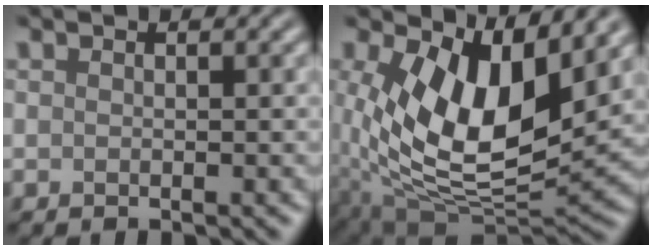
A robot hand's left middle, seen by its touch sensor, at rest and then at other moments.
{"total": 11.4, "force": [2.5, 5.8, 9.5], "torque": [-0.182, -0.020, 0.052]}